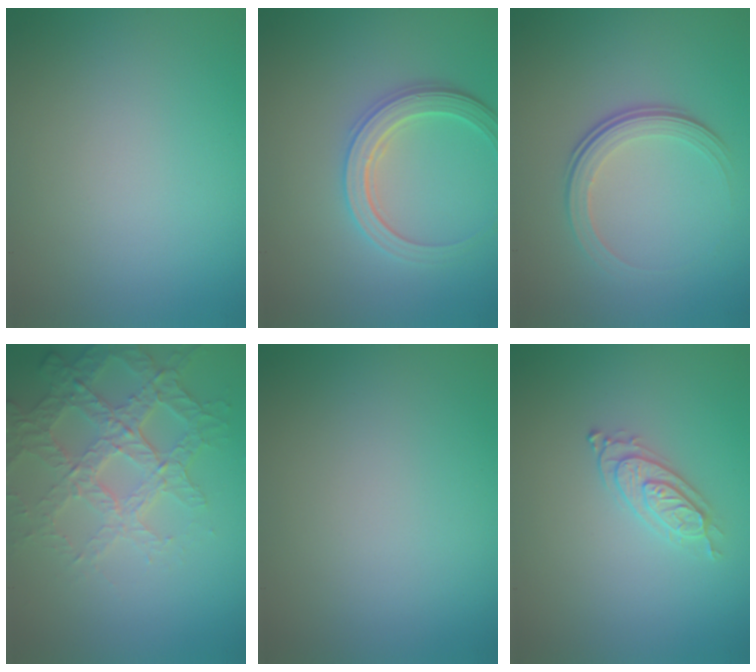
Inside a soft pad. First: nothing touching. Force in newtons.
{"total": 3.5, "press": 3.3, "slide": 1.4}
{"total": 3.6, "press": 2.4, "slide": 2.7}
{"total": 5.0, "press": 4.5, "slide": 2.3}
{"total": 0.0}
{"total": 2.2, "press": 2.1, "slide": 0.7}